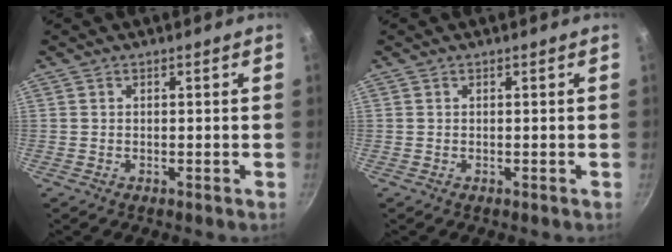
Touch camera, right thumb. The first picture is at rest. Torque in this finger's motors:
{"motor_torque": [-0.19, -0.05, 0.01, -0.01, 0.02]}